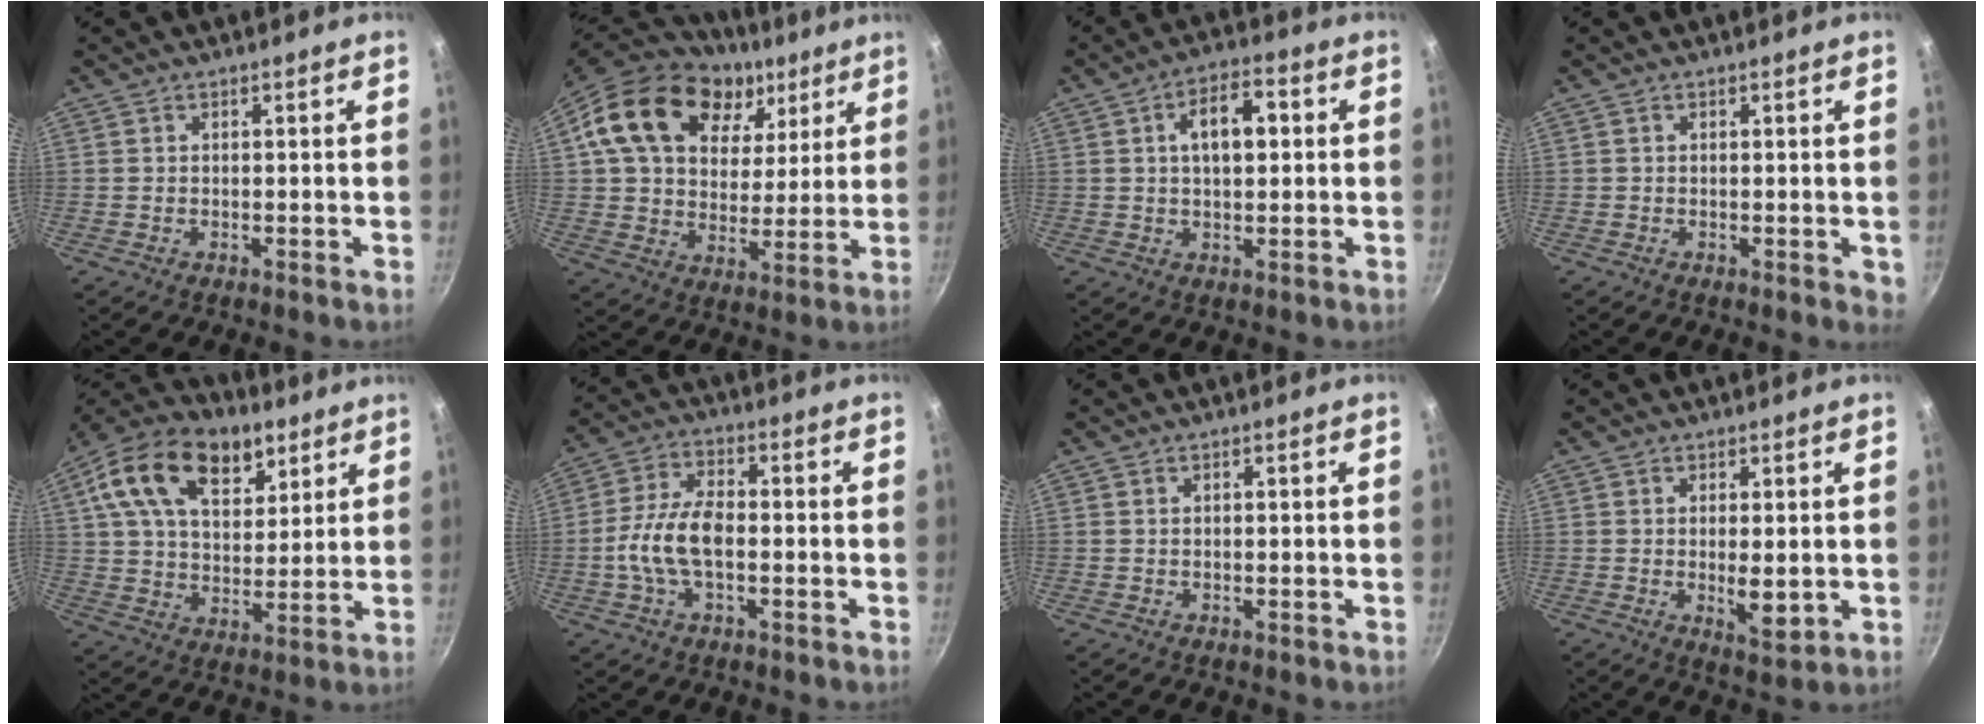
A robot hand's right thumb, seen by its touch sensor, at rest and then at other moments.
{"total": 24.8, "force": [10.5, 17.0, 14.6], "torque": [-0.237, -0.005, 0.177]}
{"total": 8.6, "force": [1.5, 4.6, 7.1], "torque": [-0.090, 0.016, 0.018]}
{"total": 2.0, "force": [-0.1, 1.2, 1.5], "torque": [-0.014, -0.001, -0.002]}
{"total": 21.0, "force": [10.0, 12.6, 13.4], "torque": [-0.202, -0.013, 0.159]}
{"total": 10.0, "force": [-1.7, 5.1, 8.5], "torque": [-0.164, 0.027, -0.041]}
{"total": 0.0}
{"total": 4.9, "force": [-0.1, 1.8, 4.6], "torque": [-0.072, -0.014, 0.003]}